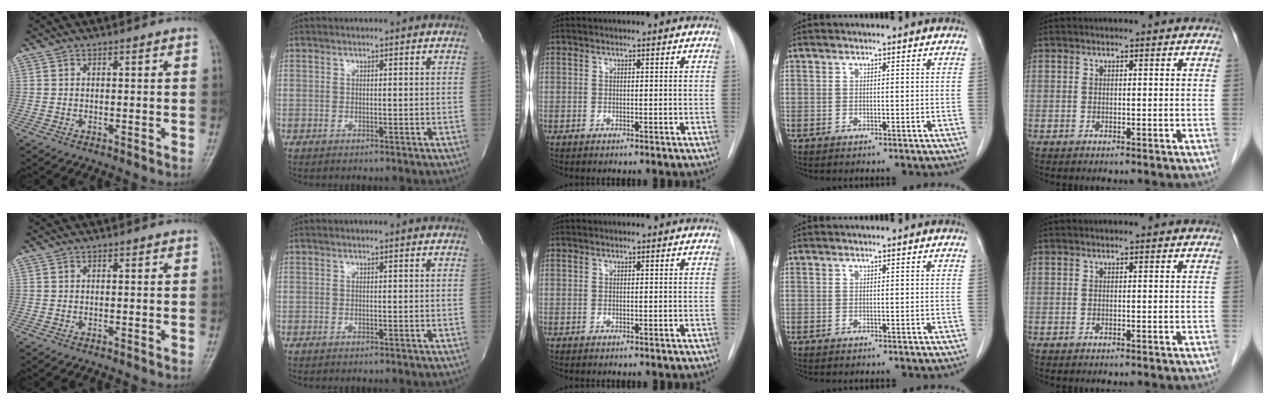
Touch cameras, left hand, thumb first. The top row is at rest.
{}